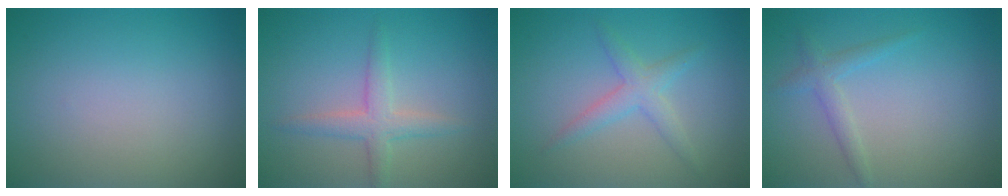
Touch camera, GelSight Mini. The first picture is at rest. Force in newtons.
{"total": 2.4, "press": 2.4, "slide": 0.2}
{"total": 2.3, "press": 2.3, "slide": 0.1}
{"total": 1.6, "press": 1.6, "slide": 0.1}